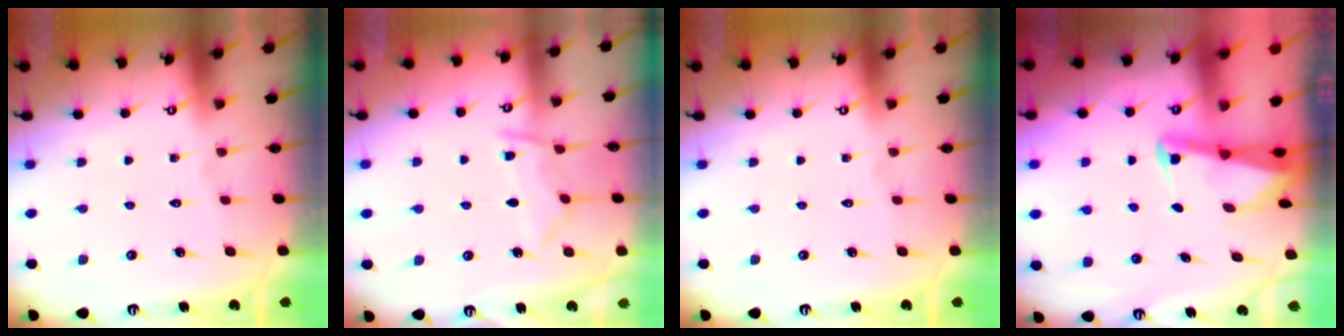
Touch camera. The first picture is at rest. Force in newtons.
{"total": 8.0, "press": 7.9, "slide": 0.9}
{"total": 0.0}
{"total": 2.5, "press": 2.5, "slide": 0.4}